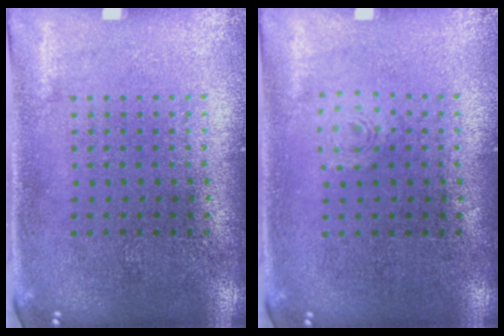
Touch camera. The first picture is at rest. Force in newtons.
{"total": 0.7, "press": 0.7, "slide": 0.1}